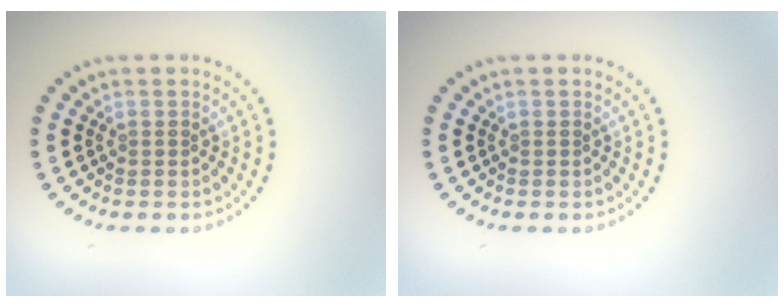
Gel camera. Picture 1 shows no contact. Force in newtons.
{"total": 0.0}